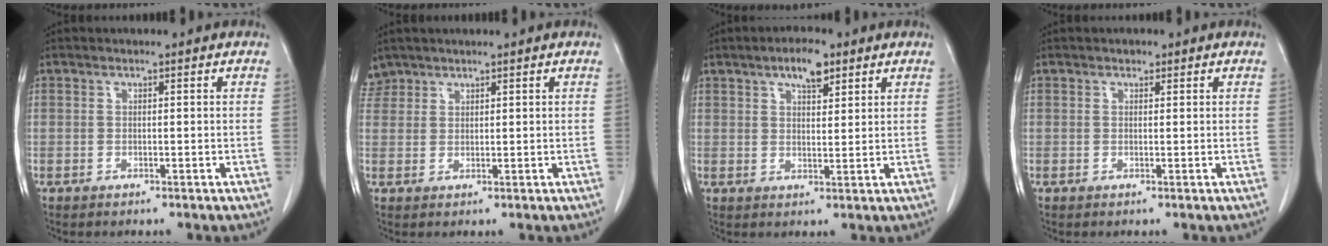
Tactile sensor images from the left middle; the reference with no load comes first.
{"total": 2.5, "force": [2.2, 1.2, -0.4], "torque": [0.009, 0.009, 0.043]}
{"total": 5.2, "force": [3.2, 1.7, 3.6], "torque": [-0.061, 0.005, 0.051]}
{"total": 0.7, "force": [0.5, 0.5, 0.2], "torque": [-0.005, -0.001, 0.005]}